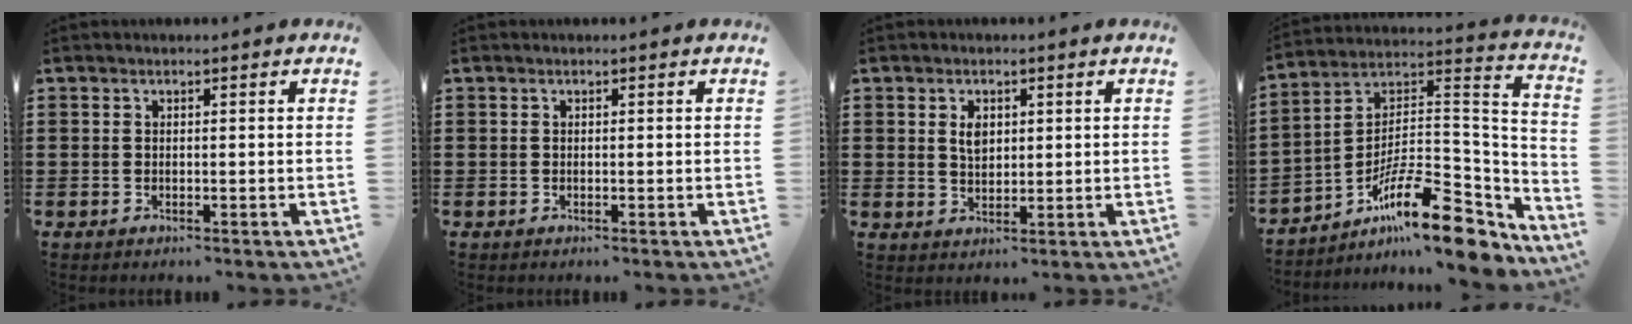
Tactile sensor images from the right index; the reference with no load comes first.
{"total": 0.0}
{"total": 2.9, "force": [0.9, 1.8, 2.1], "torque": [-0.039, 0.004, 0.014]}
{"total": 15.5, "force": [-10.1, 3.9, 11.0], "torque": [-0.174, 0.019, -0.181]}